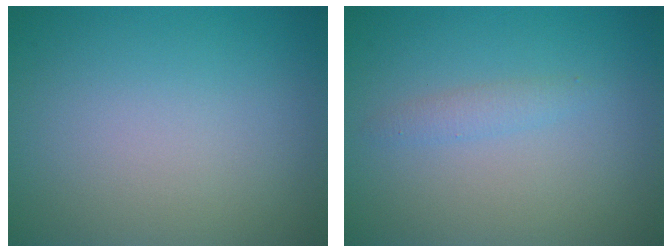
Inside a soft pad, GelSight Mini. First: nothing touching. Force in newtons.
{"total": 1.2, "press": 1.2, "slide": 0.0}